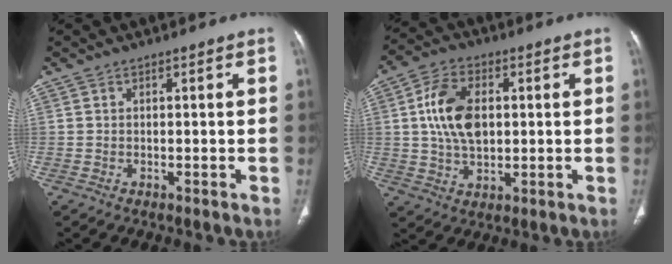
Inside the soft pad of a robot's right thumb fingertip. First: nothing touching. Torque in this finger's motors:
{"motor_torque": [1.55, 1.41, 1.48, 0.15, 0.13]}